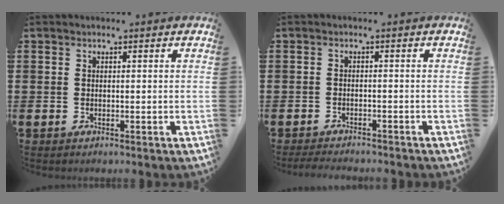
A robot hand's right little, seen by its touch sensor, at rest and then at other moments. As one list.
[{"total": 1.5, "force": [-1.5, 0.0, 0.2], "torque": [-0.007, 0.003, -0.031]}]